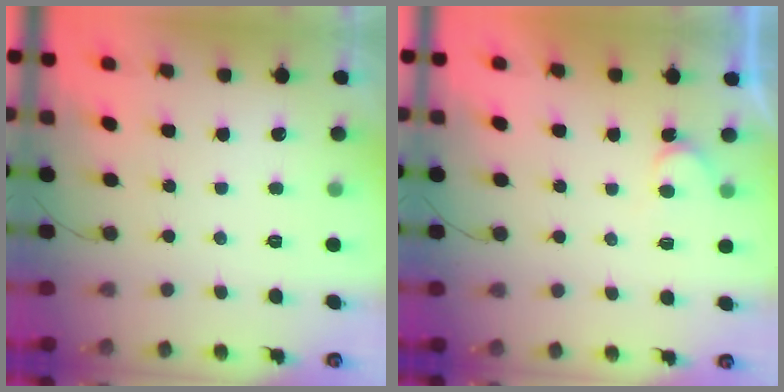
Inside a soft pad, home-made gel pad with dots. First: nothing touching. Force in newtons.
{"total": 3.9, "press": 3.9, "slide": 0.2}